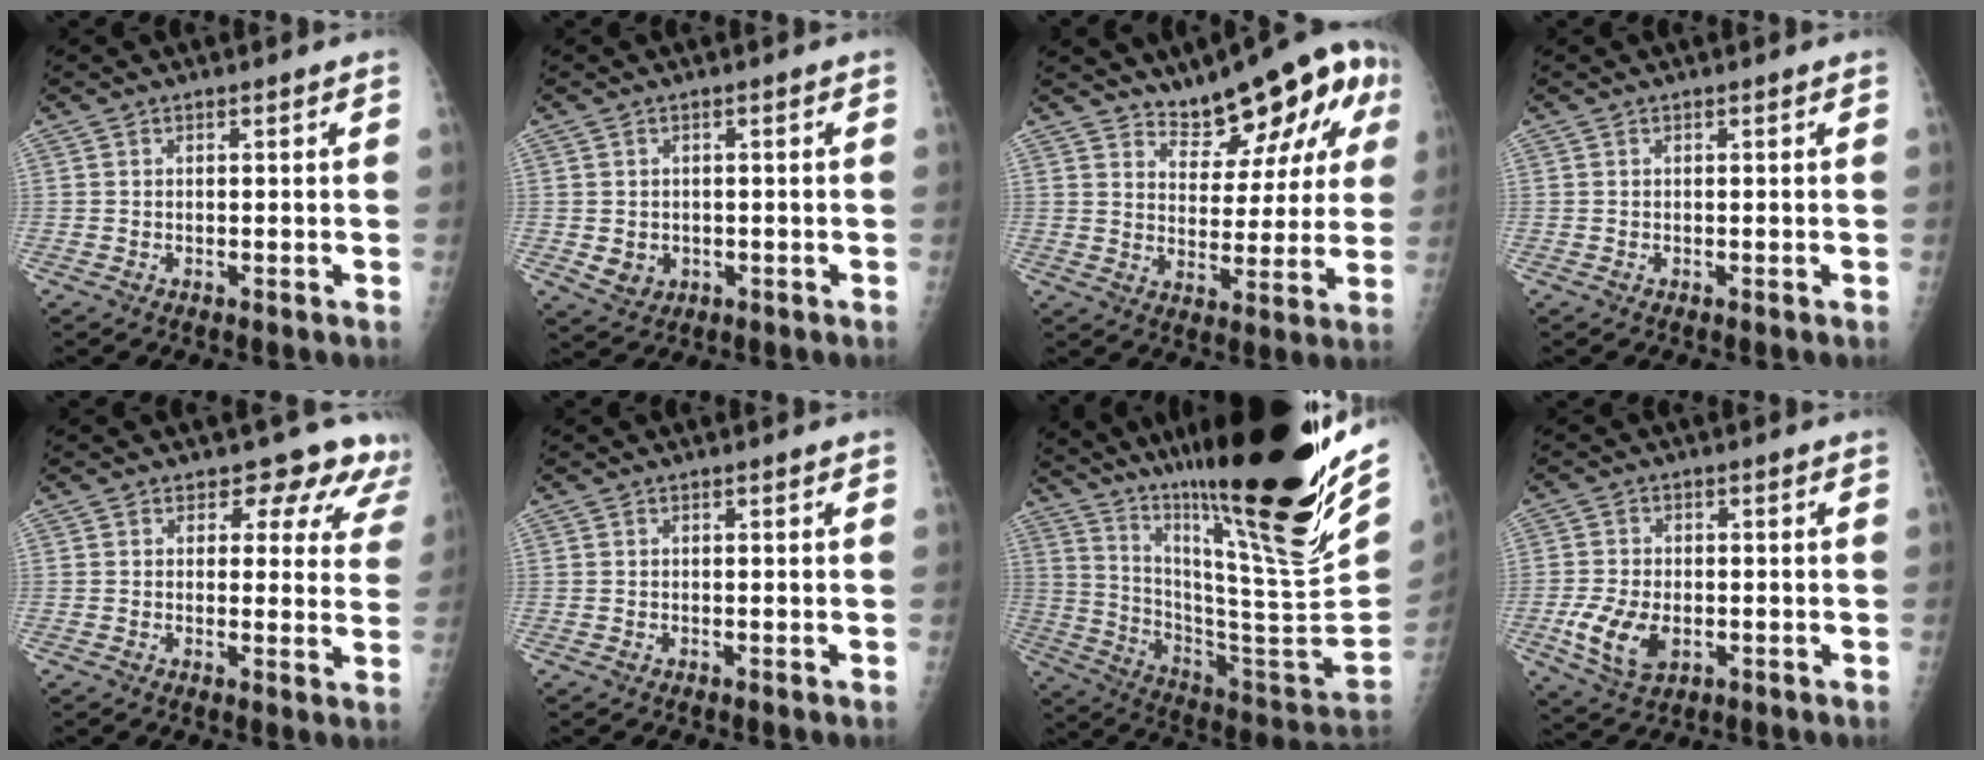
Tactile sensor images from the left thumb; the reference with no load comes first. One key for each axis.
{"total": 3.6, "fx": -0.5, "fy": 3.1, "fz": 1.6, "tx": -0.017, "ty": -0.001, "tz": 0.005}
{"total": 13.9, "fx": 8.0, "fy": 6.0, "fz": 9.6, "tx": -0.089, "ty": -0.018, "tz": 0.120}
{"total": 0.0}
{"total": 9.8, "fx": 8.0, "fy": 5.1, "fz": 2.4, "tx": 0.029, "ty": -0.035, "tz": 0.060}
{"total": 0.0}
{"total": 36.0, "fx": 24.5, "fy": 4.4, "fz": 26.1, "tx": -0.373, "ty": -0.106, "tz": 0.386}
{"total": 8.6, "fx": -2.2, "fy": 5.4, "fz": 6.3, "tx": -0.124, "ty": -0.002, "tz": -0.034}